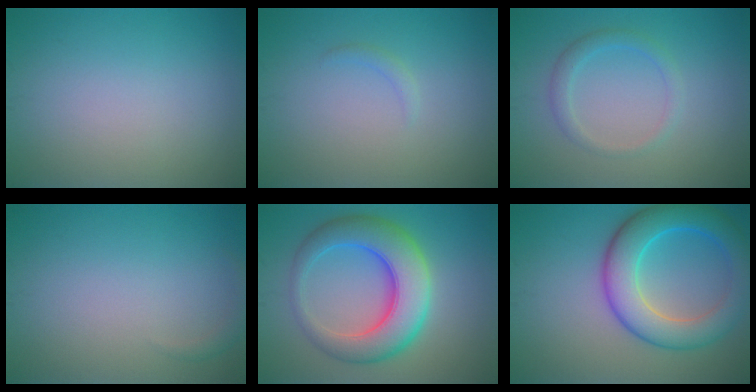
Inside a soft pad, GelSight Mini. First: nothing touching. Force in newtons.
{"total": 0.7, "press": 0.7, "slide": 0.1}
{"total": 1.9, "press": 1.9, "slide": 0.1}
{"total": 0.9, "press": 0.9, "slide": 0.1}
{"total": 8.2, "press": 8.2, "slide": 0.2}
{"total": 7.7, "press": 7.7, "slide": 0.2}